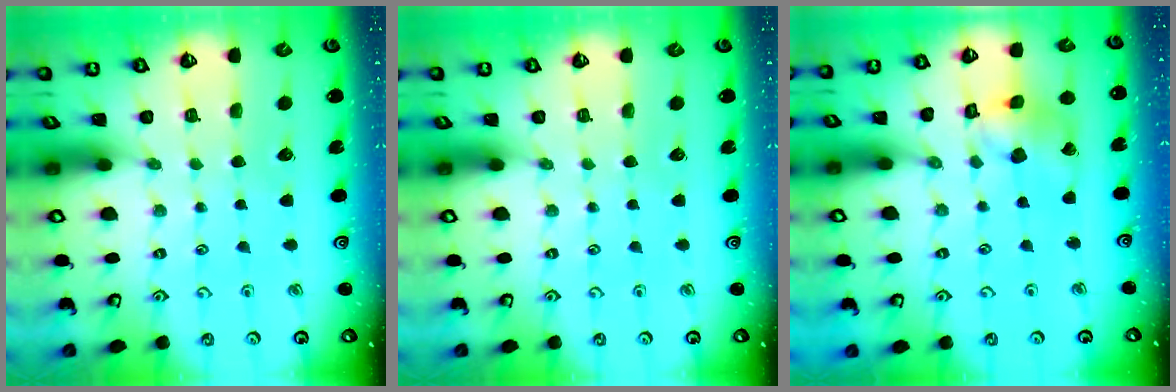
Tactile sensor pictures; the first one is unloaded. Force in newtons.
{"total": 0.0}
{"total": 8.6, "press": 8.5, "slide": 0.9}